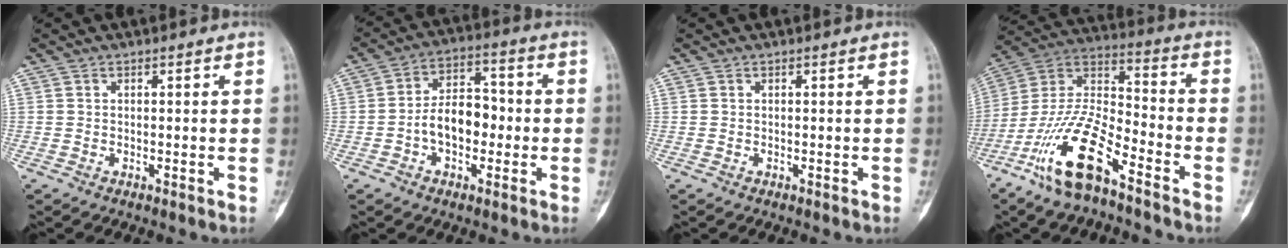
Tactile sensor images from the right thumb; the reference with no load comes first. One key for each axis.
{"total": 9.6, "fx": -1.8, "fy": 6.2, "fz": 7.1, "tx": -0.090, "ty": 0.036, "tz": -0.041}
{"total": 0.0}
{"total": 16.7, "fx": -10.1, "fy": 5.6, "fz": 12.0, "tx": -0.232, "ty": 0.068, "tz": -0.198}